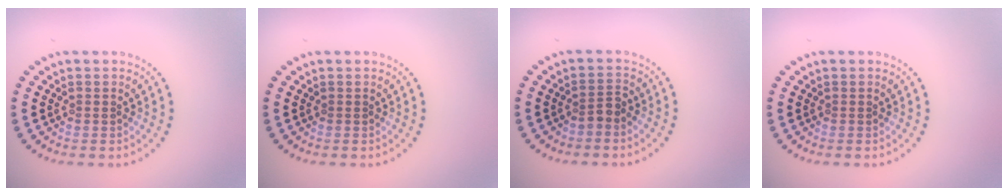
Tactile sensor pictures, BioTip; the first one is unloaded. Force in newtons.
{"total": 0.0}
{"total": 1.3, "press": 1.0, "slide": 0.7}
{"total": 0.0}